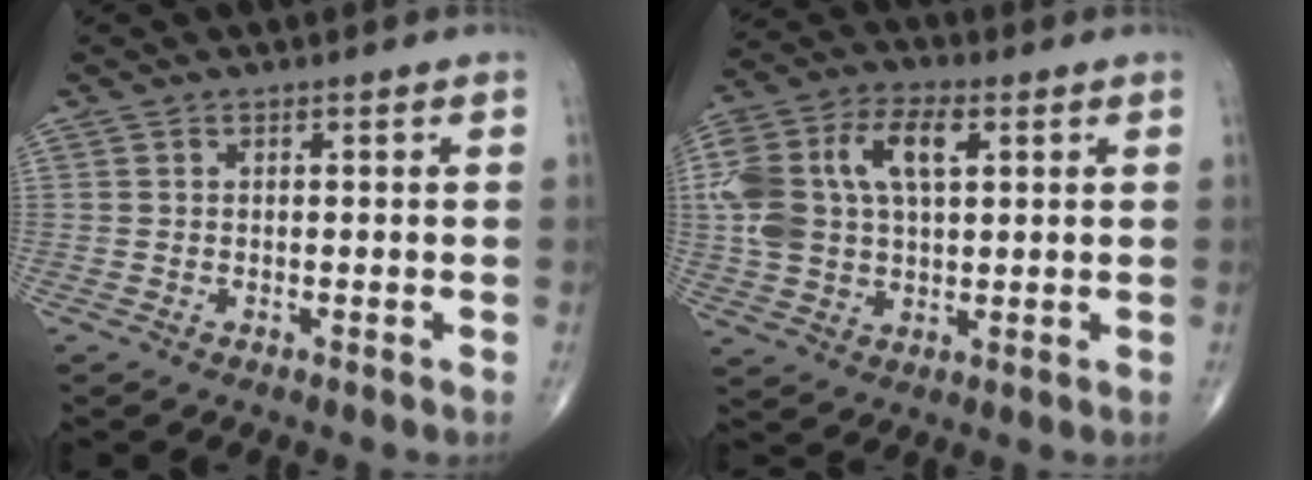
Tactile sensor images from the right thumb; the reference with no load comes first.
{"total": 16.2, "force": [3.7, 9.5, 12.7], "torque": [-0.252, 0.019, 0.064]}